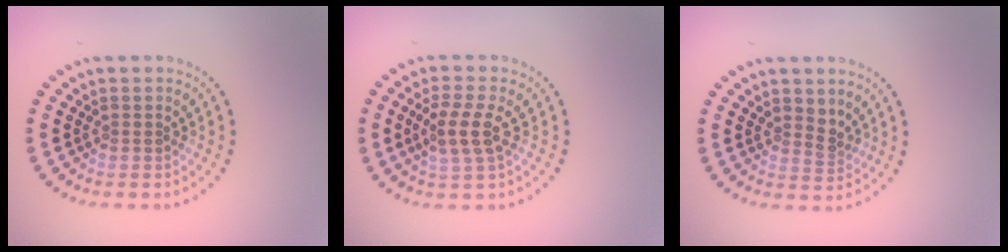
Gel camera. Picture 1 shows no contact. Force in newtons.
{"total": 3.0, "press": 2.8, "slide": 1.2}
{"total": 1.4, "press": 1.1, "slide": 0.8}